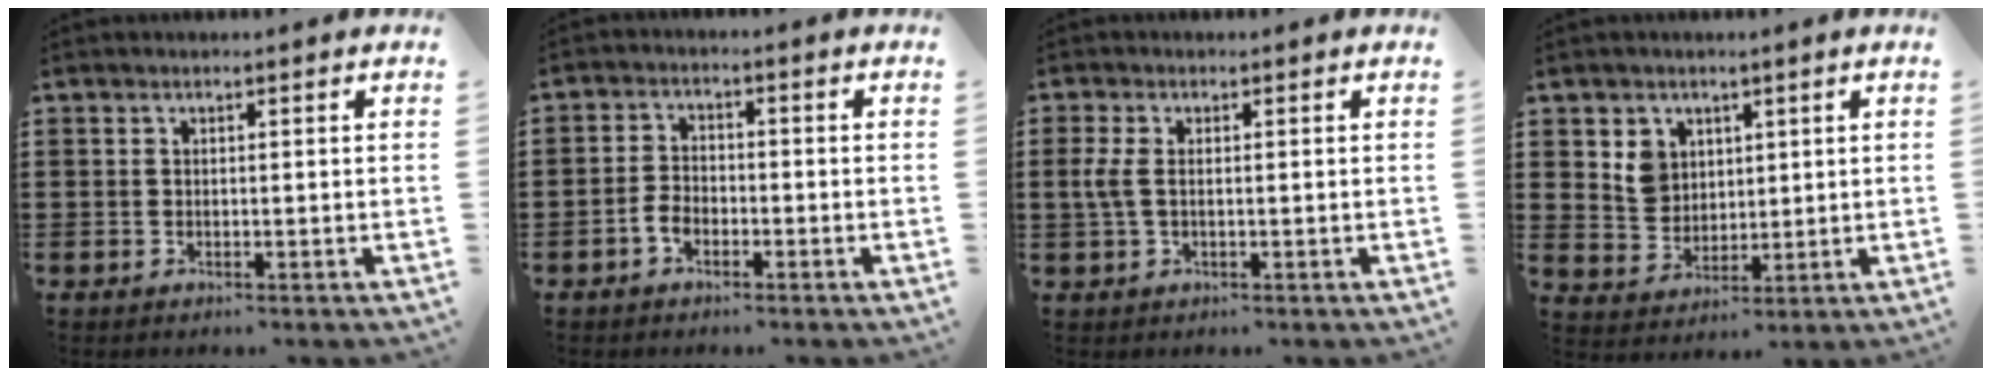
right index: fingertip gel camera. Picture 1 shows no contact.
{"total": 2.9, "force": [-1.6, 1.7, 1.7], "torque": [-0.040, 0.001, -0.033]}
{"total": 3.0, "force": [0.0, 1.3, 2.7], "torque": [-0.075, -0.004, -0.008]}
{"total": 5.0, "force": [2.2, 4.4, 0.9], "torque": [-0.032, 0.011, 0.040]}